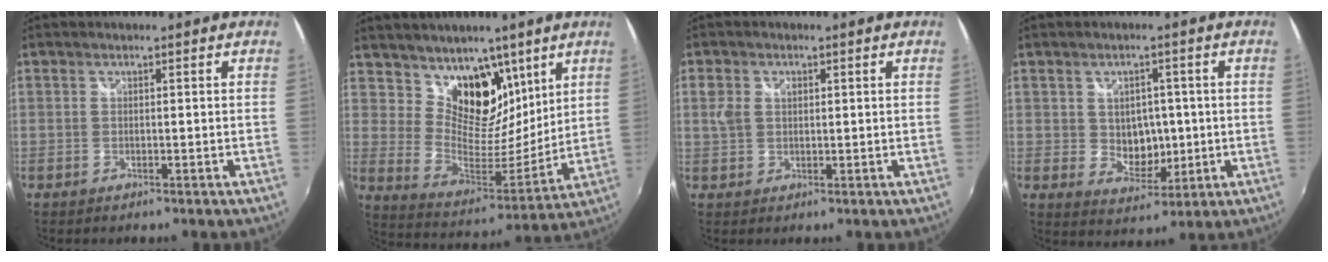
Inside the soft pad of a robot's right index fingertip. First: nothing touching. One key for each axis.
{"total": 14.9, "fx": 9.4, "fy": 9.1, "fz": 7.2, "tx": -0.116, "ty": -0.016, "tz": 0.169}
{"total": 3.3, "fx": 0.6, "fy": 2.6, "fz": 1.8, "tx": -0.040, "ty": 0.006, "tz": 0.010}
{"total": 6.3, "fx": 0.1, "fy": 5.3, "fz": 3.4, "tx": -0.059, "ty": 0.003, "tz": 0.016}